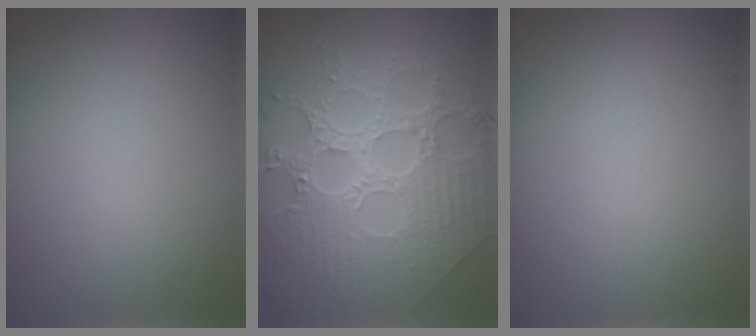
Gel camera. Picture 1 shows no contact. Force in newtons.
{"total": 8.7, "press": 6.4, "slide": 5.8}
{"total": 0.0}